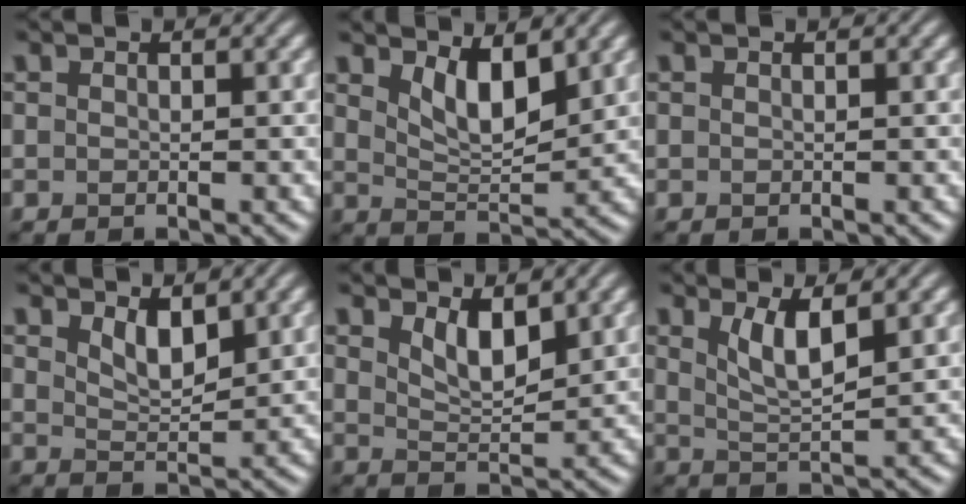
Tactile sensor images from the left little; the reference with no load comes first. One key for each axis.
{"total": 4.2, "fx": 2.3, "fy": 1.7, "fz": 3.2, "tx": -0.063, "ty": -0.010, "tz": 0.041}
{"total": 0.0}
{"total": 2.7, "fx": 1.6, "fy": 1.0, "fz": 1.8, "tx": -0.036, "ty": -0.009, "tz": 0.033}
{"total": 3.1, "fx": 1.8, "fy": 1.2, "fz": 2.2, "tx": -0.045, "ty": -0.009, "tz": 0.036}
{"total": 3.4, "fx": 1.7, "fy": 0.9, "fz": 2.8, "tx": -0.057, "ty": -0.009, "tz": 0.037}